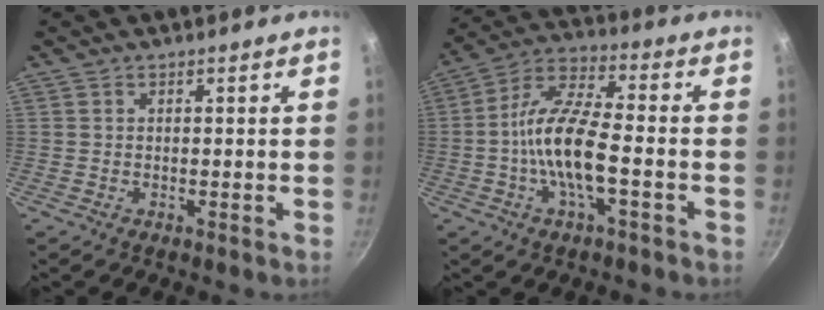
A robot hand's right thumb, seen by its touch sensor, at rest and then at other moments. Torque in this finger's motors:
{"motor_torque": [0.30, 1.21, 2.01, -0.76, 0.67]}